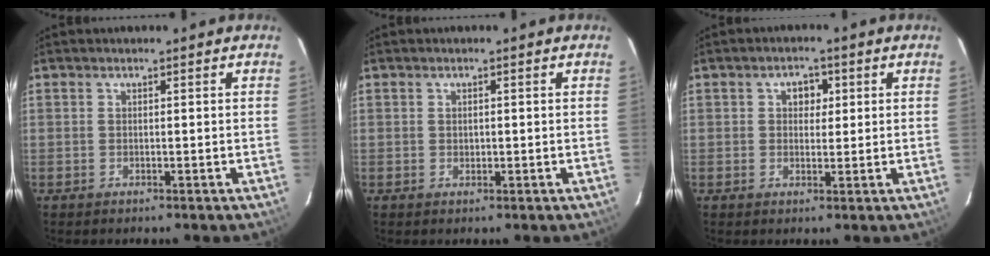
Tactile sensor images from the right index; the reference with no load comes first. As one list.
[{"total": 0.9, "force": [0.1, 0.7, 0.5], "torque": [-0.006, 0.004, 0.003]}, {"total": 3.1, "force": [0.8, 2.6, 1.6], "torque": [-0.019, 0.012, 0.012]}]